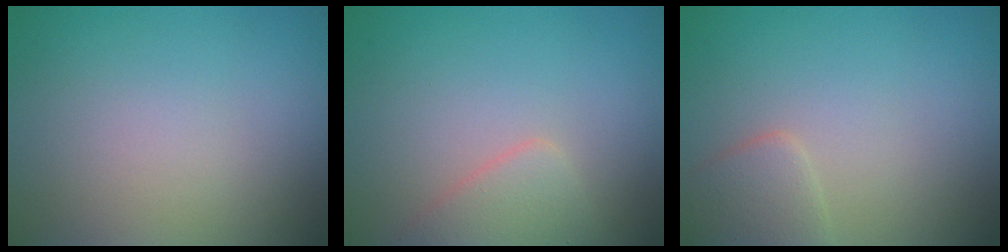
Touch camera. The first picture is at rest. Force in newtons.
{"total": 2.3, "press": 2.3, "slide": 0.1}
{"total": 2.3, "press": 2.3, "slide": 0.1}